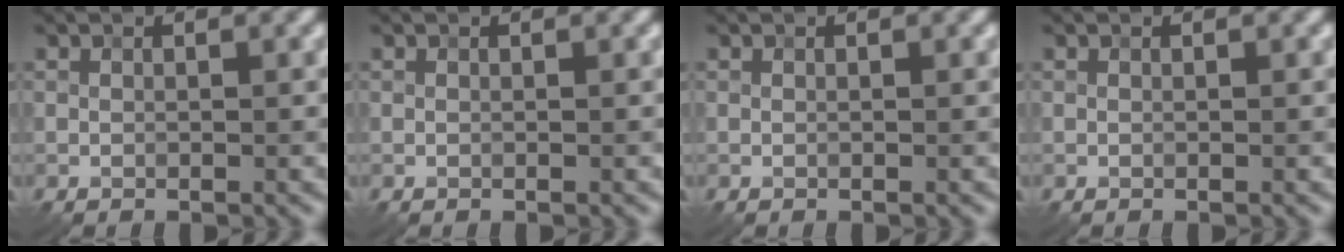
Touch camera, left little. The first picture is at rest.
{"total": 0.0}
{"total": 0.0}
{"total": 0.0}